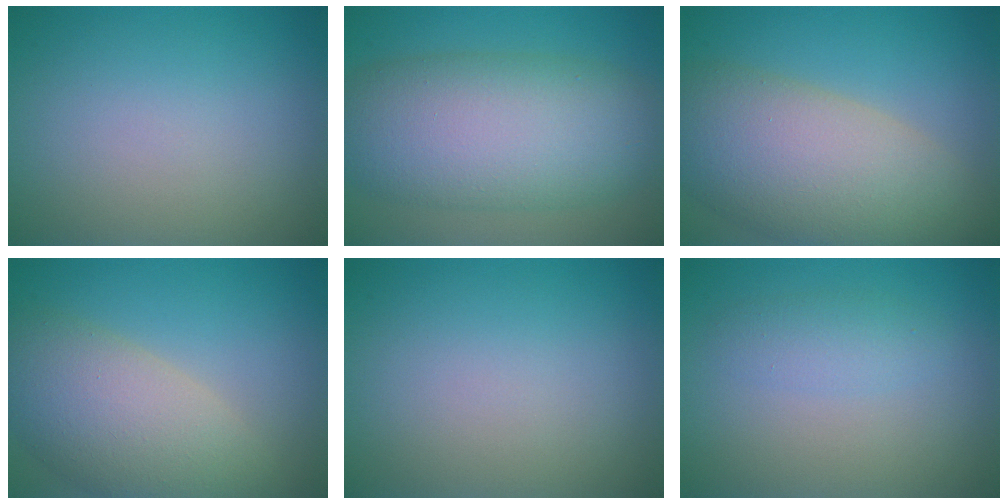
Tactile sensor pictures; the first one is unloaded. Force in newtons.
{"total": 10.8, "press": 10.8, "slide": 0.3}
{"total": 10.7, "press": 10.7, "slide": 0.7}
{"total": 8.5, "press": 8.5, "slide": 0.7}
{"total": 0.0}
{"total": 1.8, "press": 1.8, "slide": 0.0}